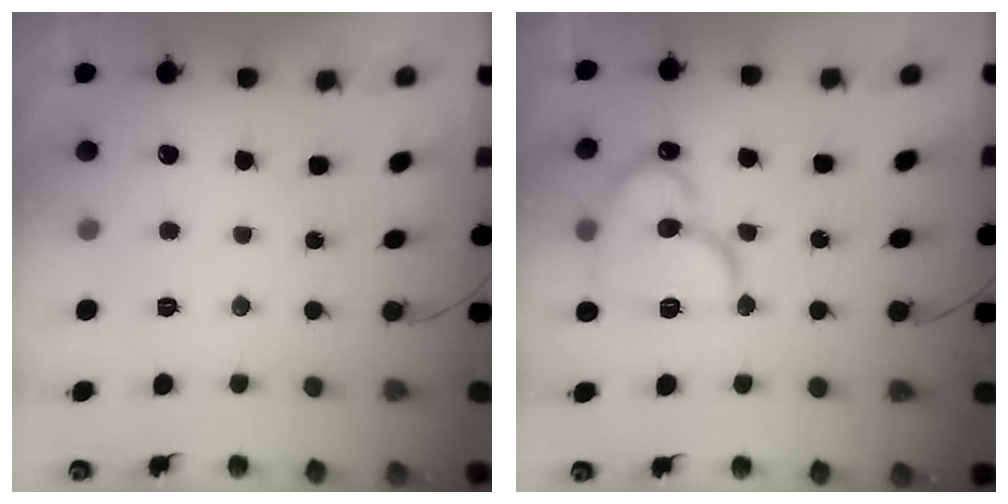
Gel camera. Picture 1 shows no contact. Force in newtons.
{"total": 15.2, "press": 15.2, "slide": 1.5}